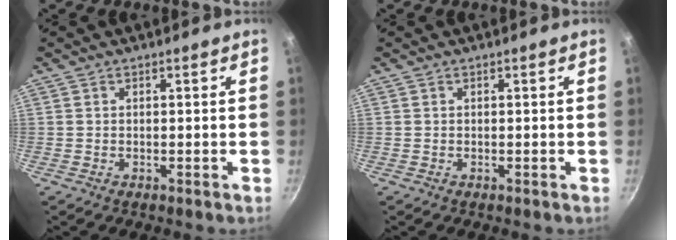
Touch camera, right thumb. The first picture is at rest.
{"total": 0.0}